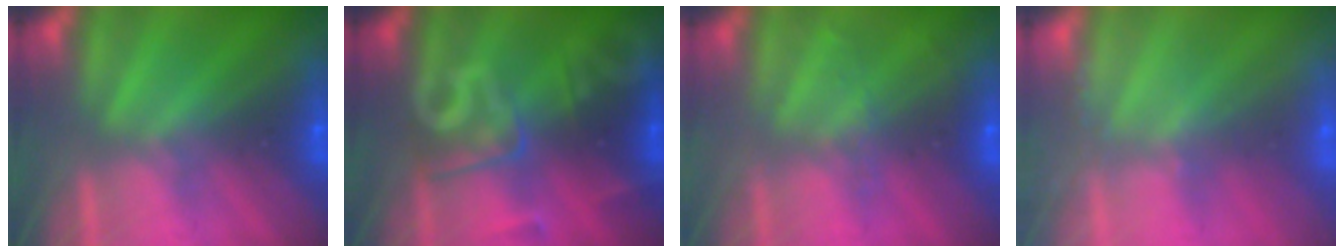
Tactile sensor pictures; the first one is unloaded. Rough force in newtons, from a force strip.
{"total": 2.9}
{"total": 1.9}
{"total": 2.4}